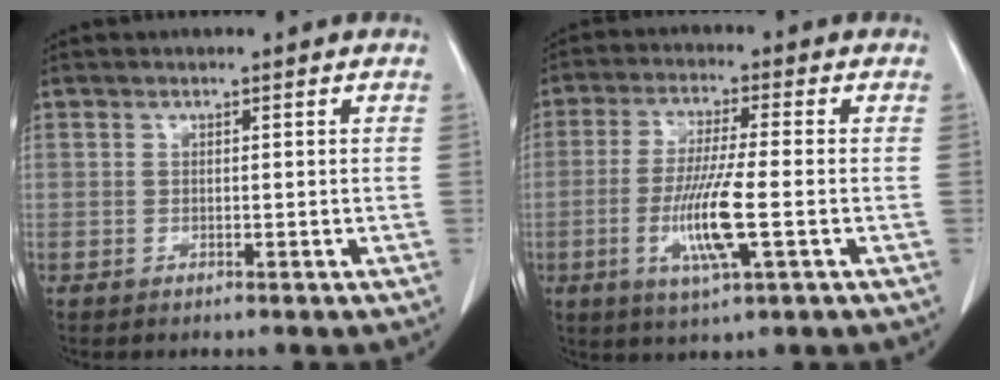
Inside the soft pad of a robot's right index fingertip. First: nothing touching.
{"total": 9.4, "force": [-2.3, 0.4, 9.1], "torque": [-0.182, -0.014, -0.045]}